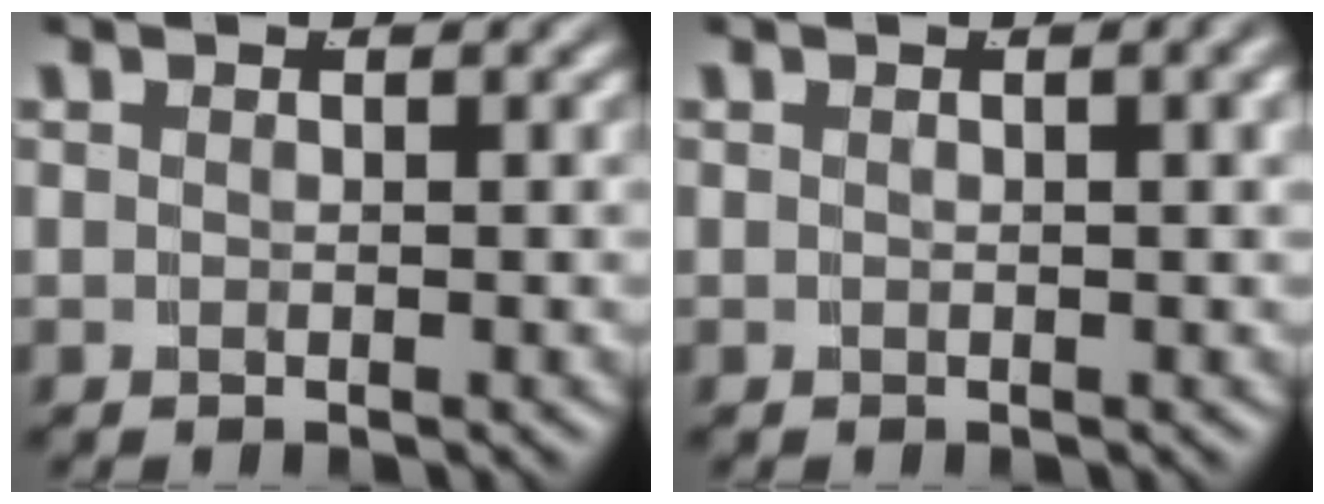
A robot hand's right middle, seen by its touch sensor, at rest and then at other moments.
{"total": 0.9, "force": [0.2, -0.1, 0.9], "torque": [-0.011, 0.003, 0.005]}